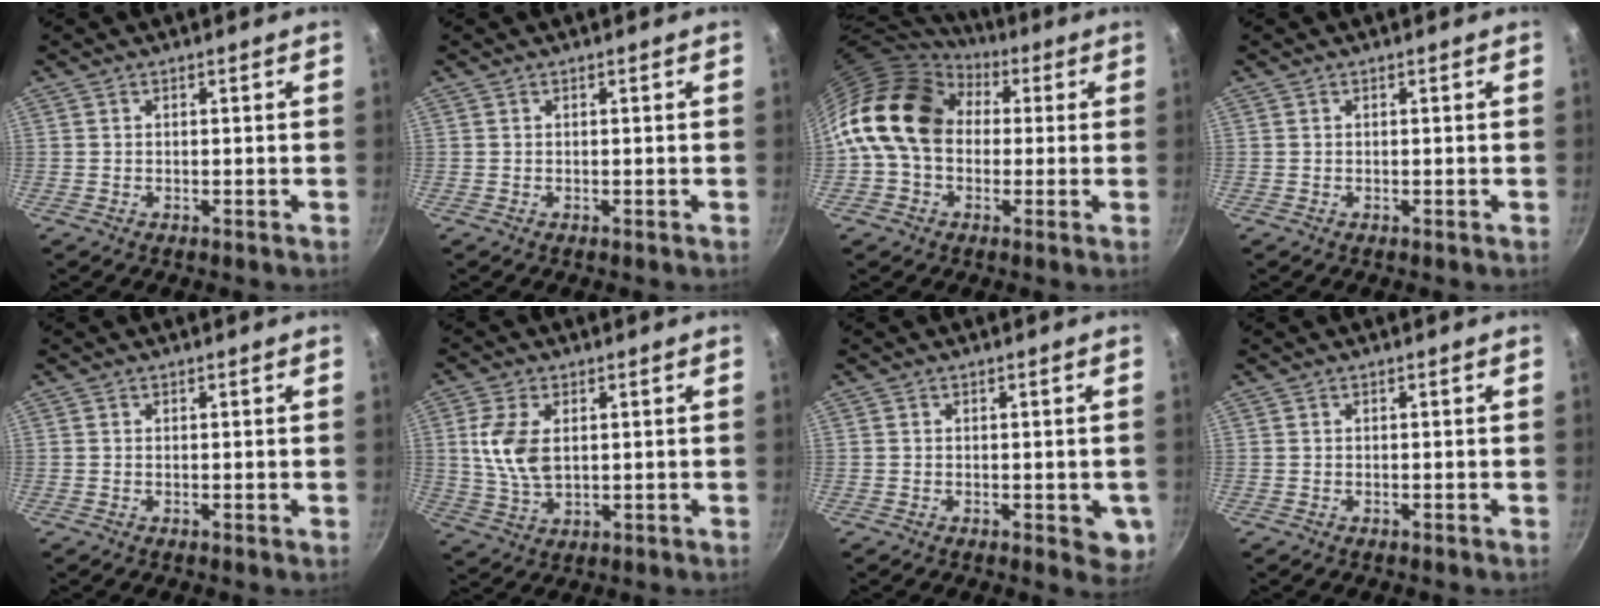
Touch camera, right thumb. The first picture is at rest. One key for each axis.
{"total": 0.0}
{"total": 17.8, "fx": 3.0, "fy": 13.4, "fz": 11.3, "tx": -0.186, "ty": 0.029, "tz": 0.038}
{"total": 0.0}
{"total": 0.0}
{"total": 8.9, "fx": 1.7, "fy": 5.2, "fz": 7.0, "tx": -0.139, "ty": -0.010, "tz": 0.035}
{"total": 4.9, "fx": -0.8, "fy": 2.6, "fz": 4.1, "tx": -0.035, "ty": -0.005, "tz": -0.008}
{"total": 0.0}